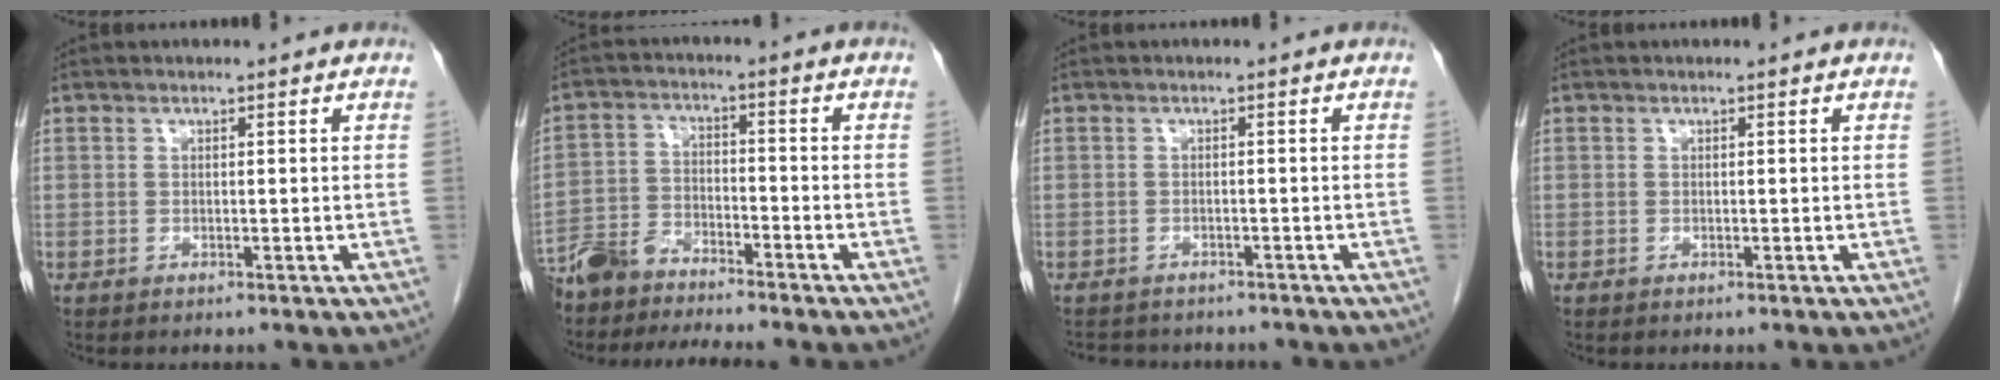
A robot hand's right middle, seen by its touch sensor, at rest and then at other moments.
{"total": 7.5, "force": [-7.2, 1.1, 1.8], "torque": [-0.039, -0.003, -0.135]}
{"total": 7.8, "force": [-6.9, 3.0, 2.3], "torque": [-0.039, 0.003, -0.083]}
{"total": 0.0}